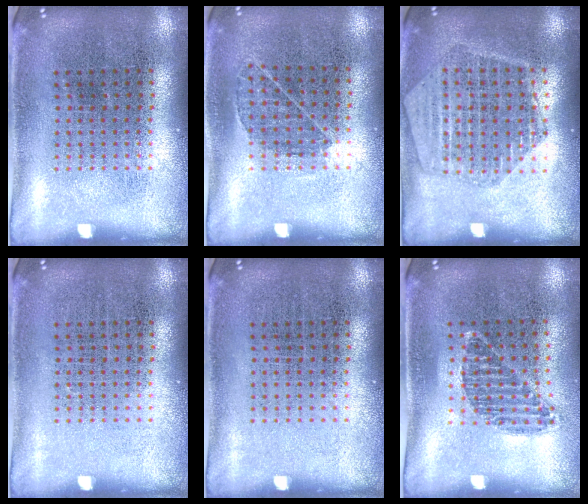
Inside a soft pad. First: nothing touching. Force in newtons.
{"total": 0.8, "press": 0.7, "slide": 0.5}
{"total": 1.7, "press": 1.6, "slide": 0.5}
{"total": 0.0}
{"total": 0.0}
{"total": 1.0, "press": 0.9, "slide": 0.5}